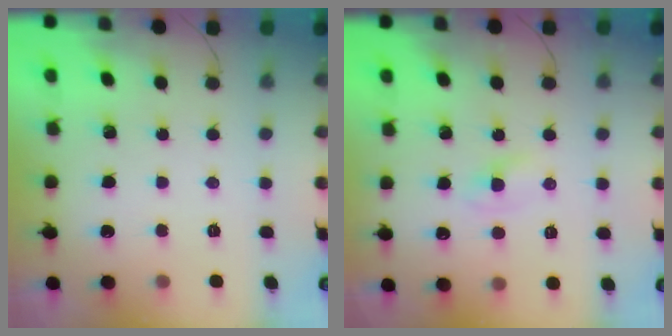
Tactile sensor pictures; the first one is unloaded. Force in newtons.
{"total": 1.8, "press": 1.5, "slide": 0.9}